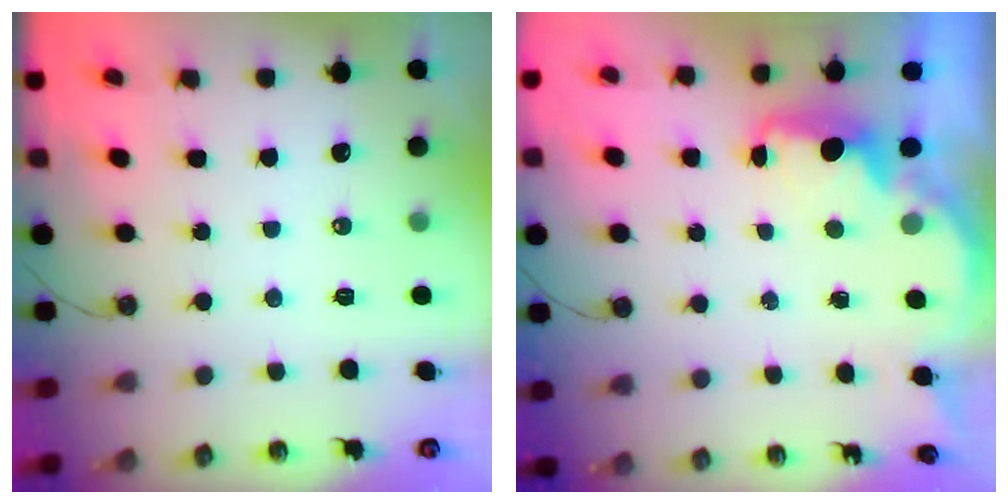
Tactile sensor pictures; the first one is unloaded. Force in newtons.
{"total": 2.5, "press": 2.4, "slide": 0.8}